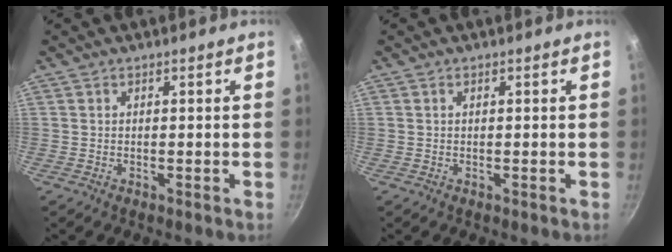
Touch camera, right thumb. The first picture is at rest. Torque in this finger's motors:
{"motor_torque": [0.28, -0.02, -0.35, 0.34, -0.01]}